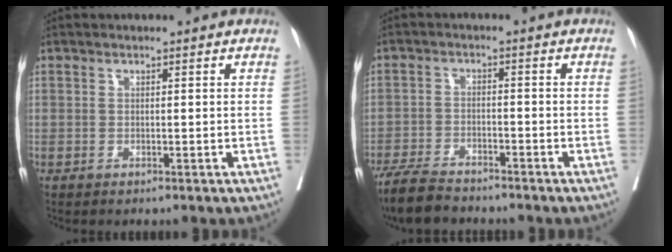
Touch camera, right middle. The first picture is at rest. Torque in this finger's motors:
{"motor_torque": [0.60, -0.62, 0.11, 0.04]}